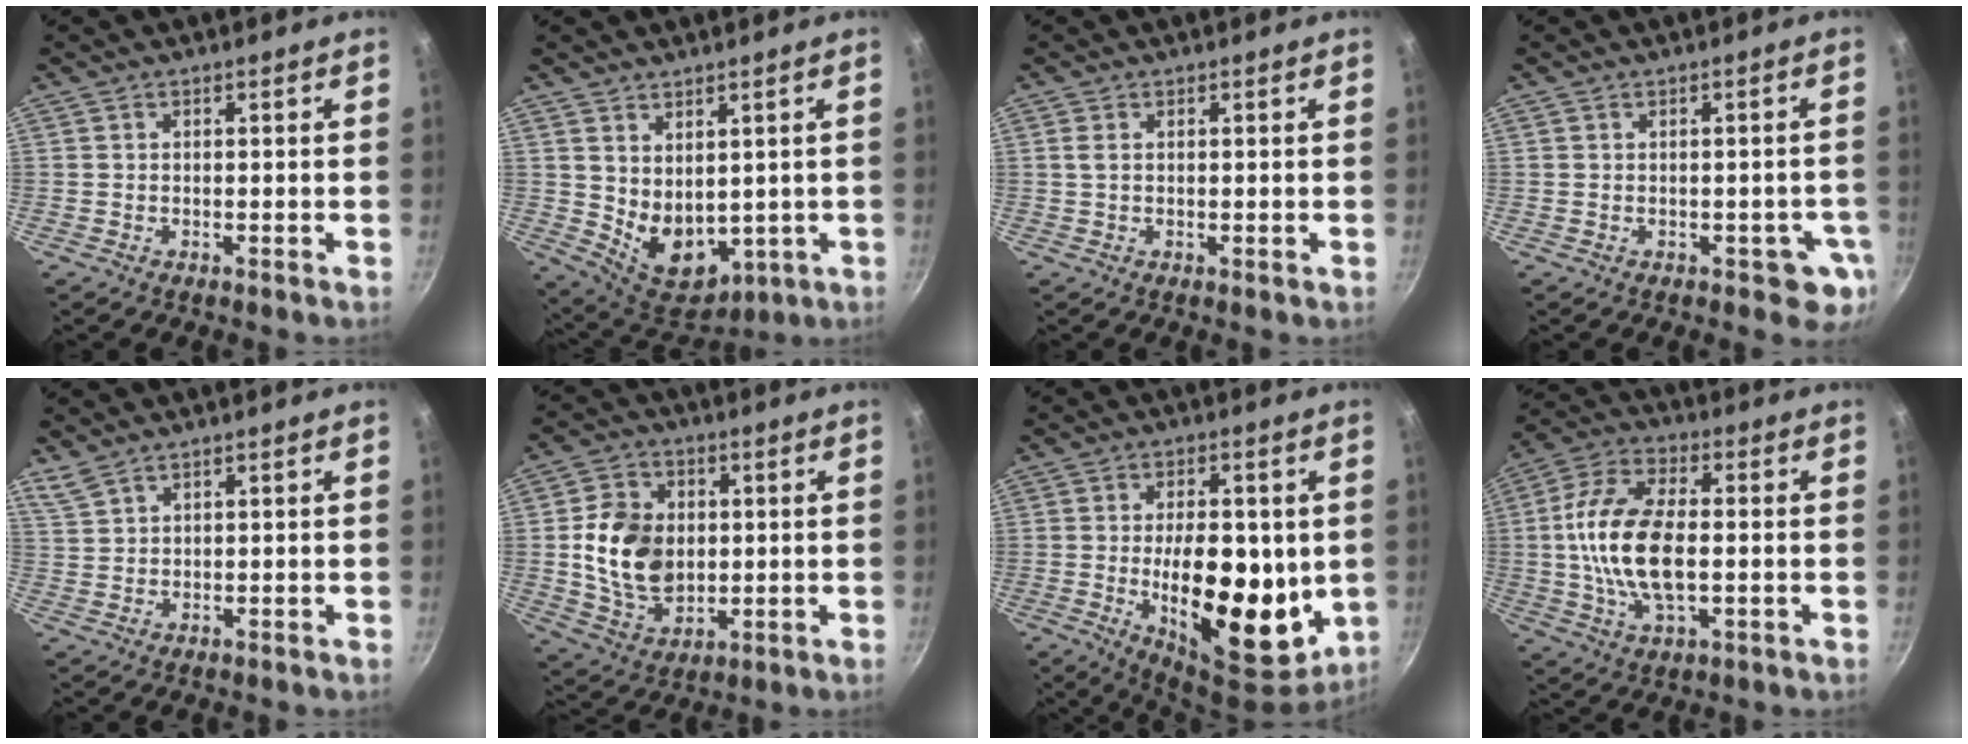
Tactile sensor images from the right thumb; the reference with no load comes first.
{"total": 10.5, "force": [2.2, 7.2, 7.3], "torque": [-0.092, -0.038, 0.067]}
{"total": 1.3, "force": [0.4, 0.6, 1.1], "torque": [-0.020, 0.000, 0.006]}
{"total": 4.6, "force": [-0.9, 3.0, 3.3], "torque": [-0.010, 0.008, -0.009]}
{"total": 2.9, "force": [2.5, 0.9, 1.2], "torque": [-0.028, -0.004, 0.060]}
{"total": 13.7, "force": [0.8, 10.3, 9.1], "torque": [-0.142, -0.002, 0.022]}
{"total": 20.0, "force": [-1.1, 10.1, 17.2], "torque": [-0.230, -0.024, -0.009]}
{"total": 16.1, "force": [-0.4, 8.4, 13.8], "torque": [-0.261, 0.020, -0.018]}